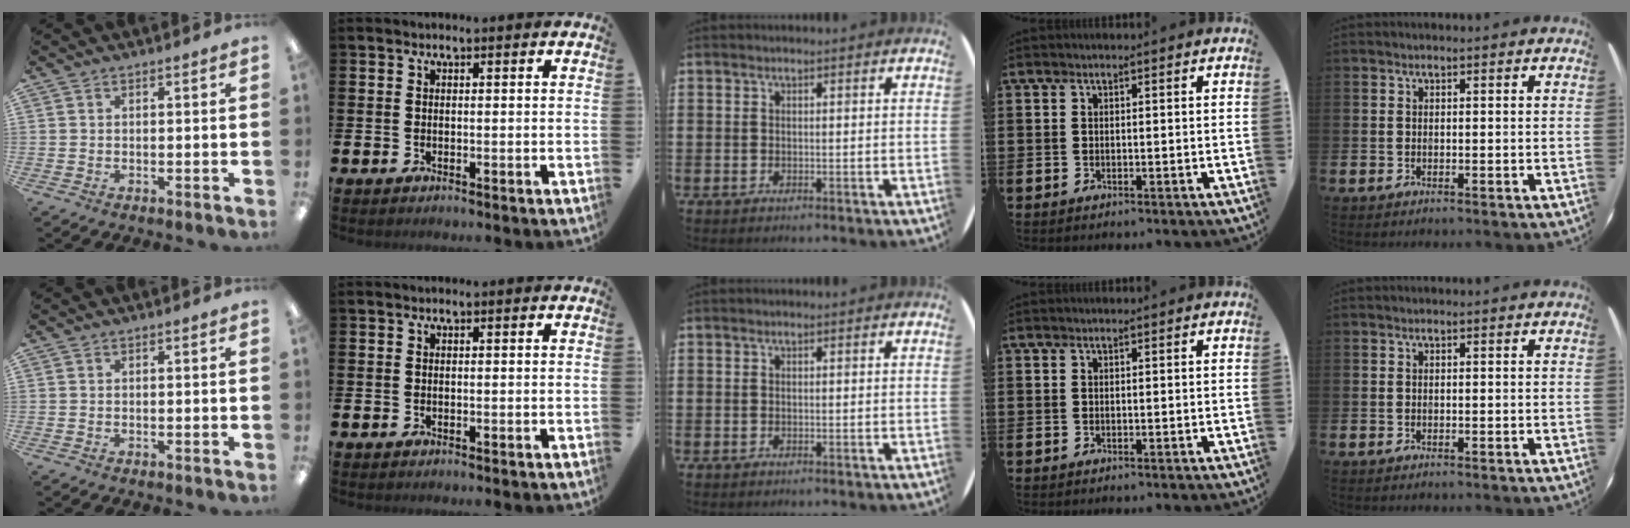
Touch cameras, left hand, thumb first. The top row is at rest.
{}